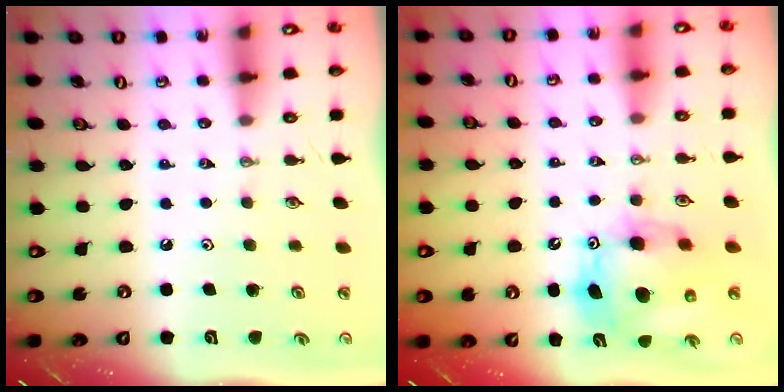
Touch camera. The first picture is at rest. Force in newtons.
{"total": 12.6, "press": 12.5, "slide": 1.5}